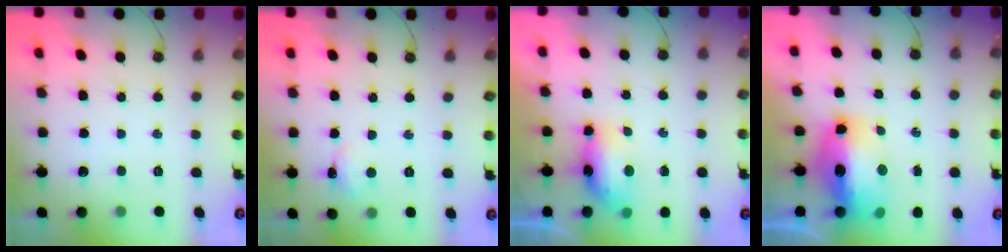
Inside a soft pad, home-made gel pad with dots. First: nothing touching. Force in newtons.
{"total": 2.5, "press": 2.4, "slide": 0.5}
{"total": 7.8, "press": 7.7, "slide": 1.1}
{"total": 15.5, "press": 15.4, "slide": 1.6}